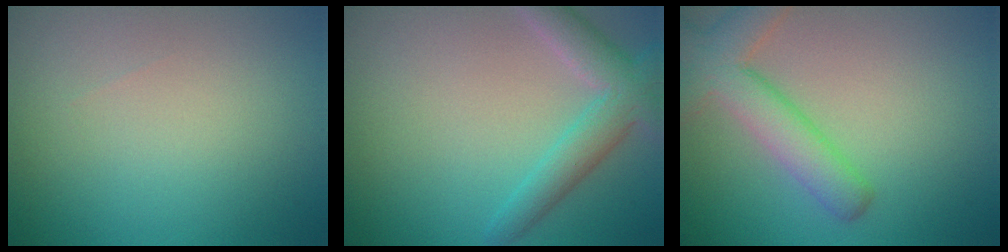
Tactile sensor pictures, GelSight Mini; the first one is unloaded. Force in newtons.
{"total": 4.1, "press": 4.1, "slide": 0.2}
{"total": 4.8, "press": 4.8, "slide": 0.3}